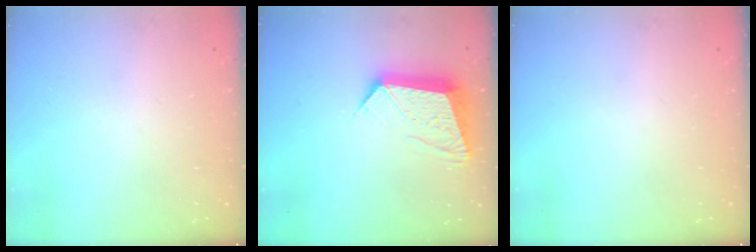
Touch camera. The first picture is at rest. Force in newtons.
{"total": 12.3, "press": 12.2, "slide": 1.1}
{"total": 0.0}